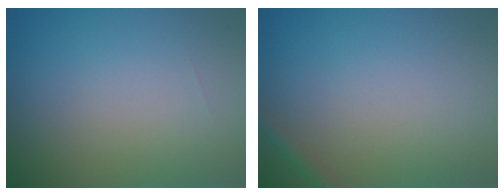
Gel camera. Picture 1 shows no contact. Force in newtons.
{"total": 1.2, "press": 1.2, "slide": 0.1}